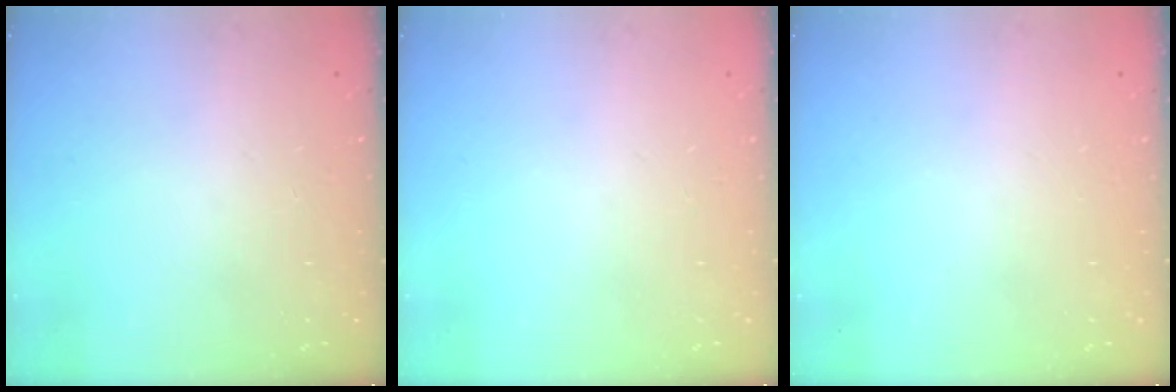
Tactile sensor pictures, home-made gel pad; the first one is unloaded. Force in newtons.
{"total": 0.0}
{"total": 0.0}